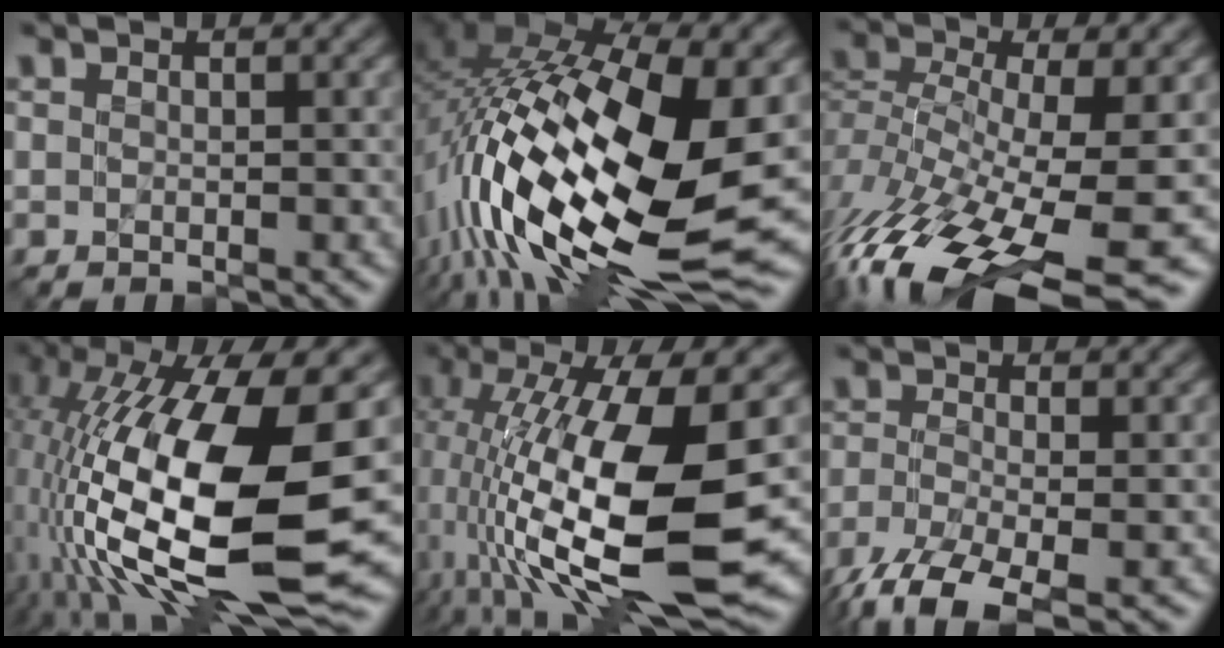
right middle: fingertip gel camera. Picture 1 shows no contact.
{"total": 19.7, "force": [-1.1, 9.3, 17.3], "torque": [-0.338, -0.041, -0.008]}
{"total": 14.9, "force": [-7.5, 5.5, 11.7], "torque": [-0.259, -0.012, -0.120]}
{"total": 18.1, "force": [-1.8, 8.2, 16.0], "torque": [-0.317, 0.001, -0.034]}
{"total": 15.1, "force": [-0.7, 6.2, 13.8], "torque": [-0.260, -0.026, -0.007]}
{"total": 7.5, "force": [-4.9, 2.4, 5.2], "torque": [-0.118, -0.022, -0.094]}